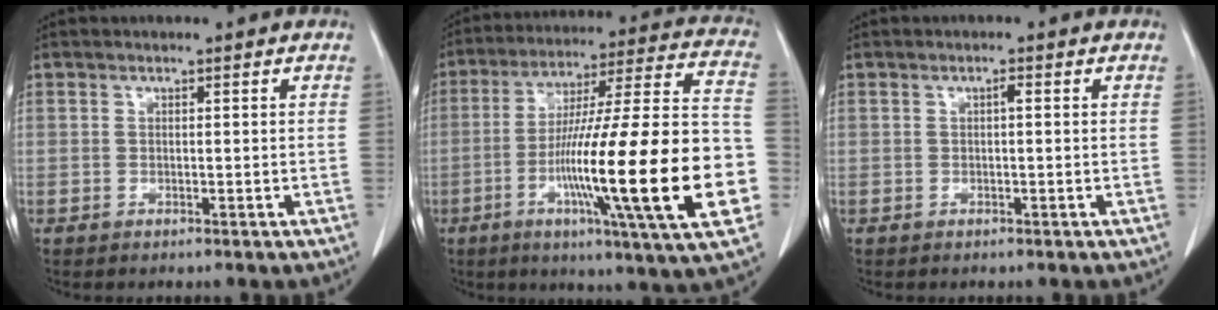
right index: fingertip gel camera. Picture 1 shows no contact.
{"total": 28.7, "force": [-7.0, 1.0, 27.8], "torque": [-0.398, -0.015, -0.124]}
{"total": 0.7, "force": [0.1, 0.1, 0.7], "torque": [-0.013, 0.002, 0.001]}